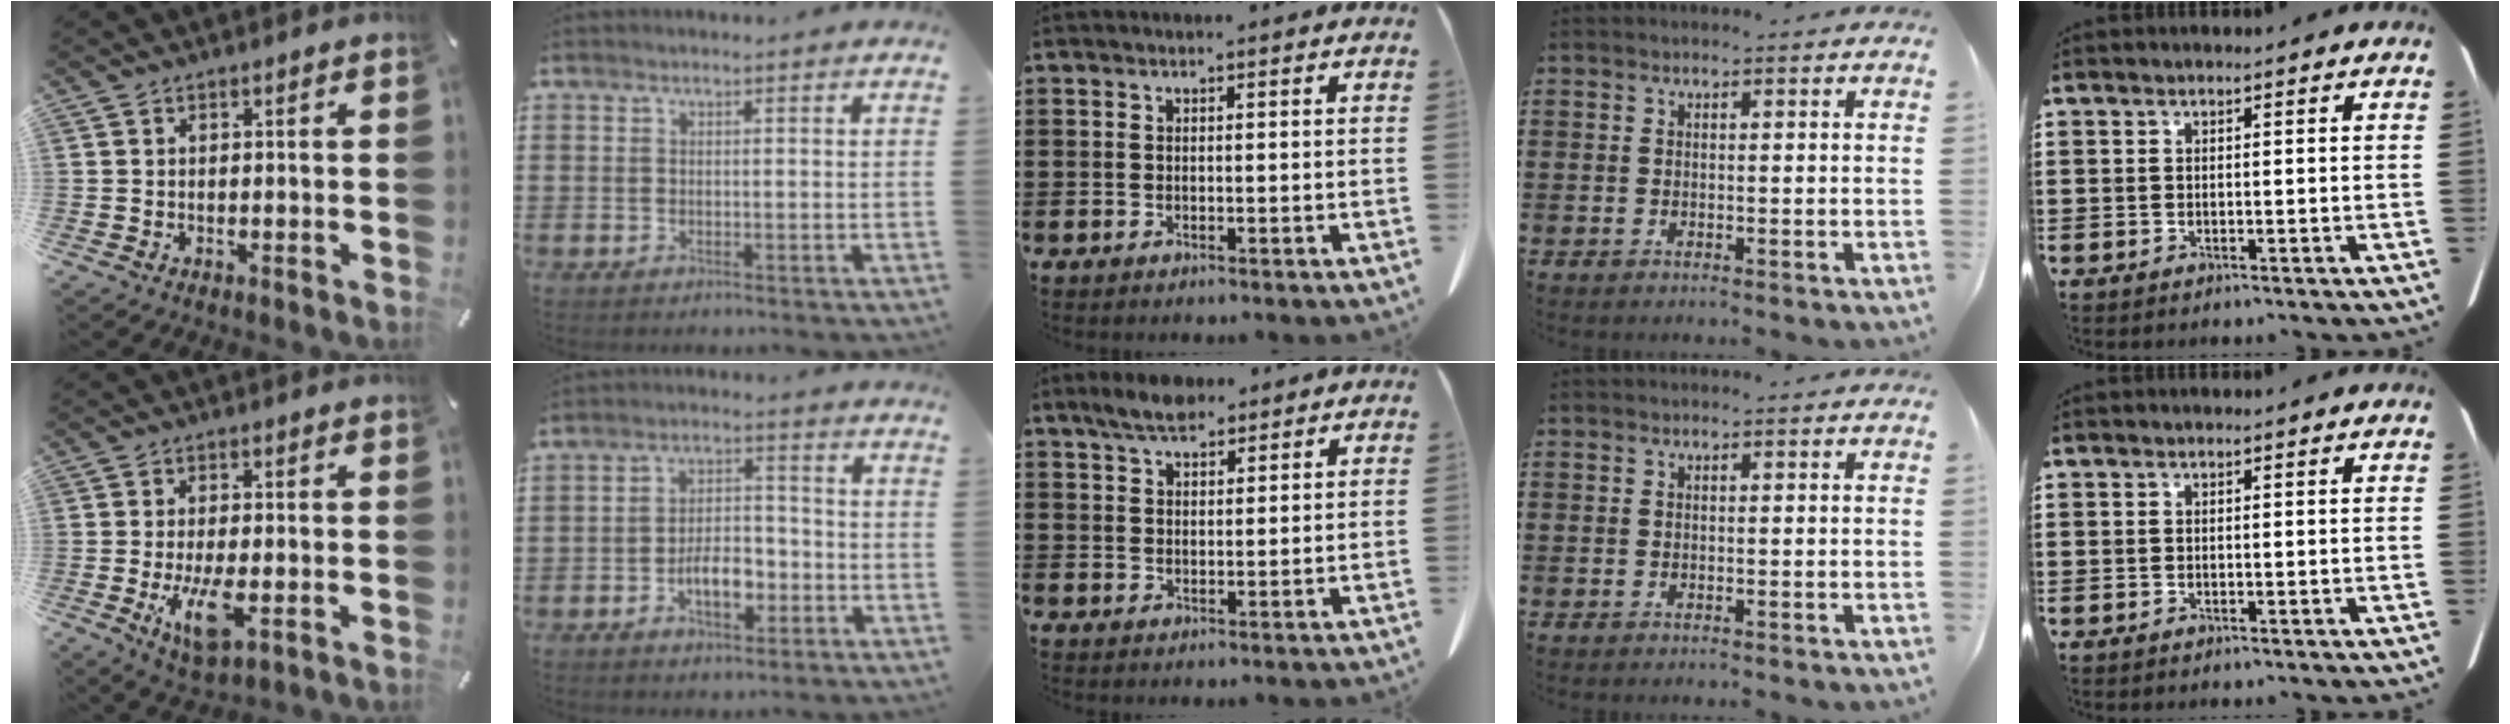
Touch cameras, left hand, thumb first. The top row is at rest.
{"thumb": {"total": 9.4, "force": [-2.1, 3.6, 8.4], "torque": [-0.164, -0.022, -0.036]}, "index": {"total": 6.5, "force": [-2.6, 3.3, 4.9], "torque": [-0.080, 0.001, -0.052]}, "middle": {"total": 4.7, "force": [3.9, 1.6, 2.1], "torque": [-0.044, -0.007, 0.069]}}